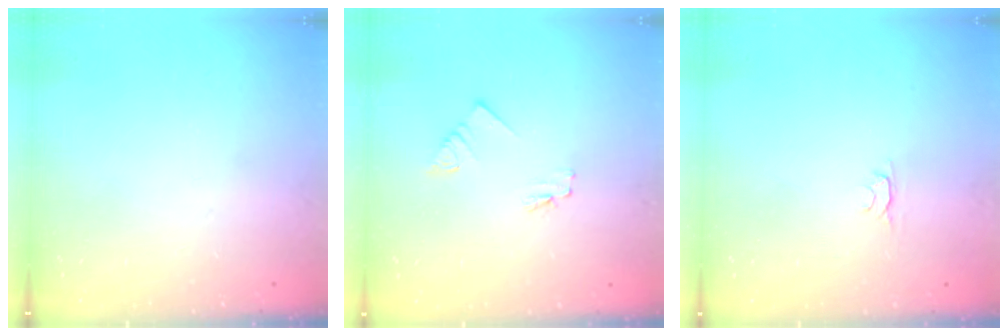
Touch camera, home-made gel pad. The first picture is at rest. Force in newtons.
{"total": 1.2, "press": 1.2, "slide": 0.1}
{"total": 2.4, "press": 2.3, "slide": 0.5}